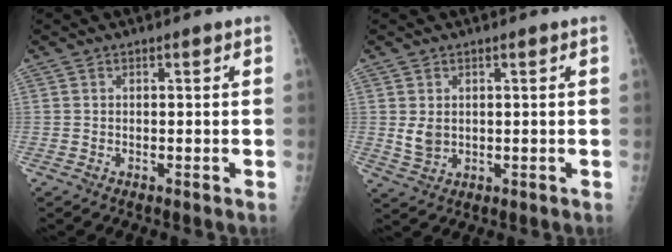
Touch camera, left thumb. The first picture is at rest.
{"total": 3.3, "force": [0.6, 2.5, 2.1], "torque": [-0.031, -0.010, 0.018]}